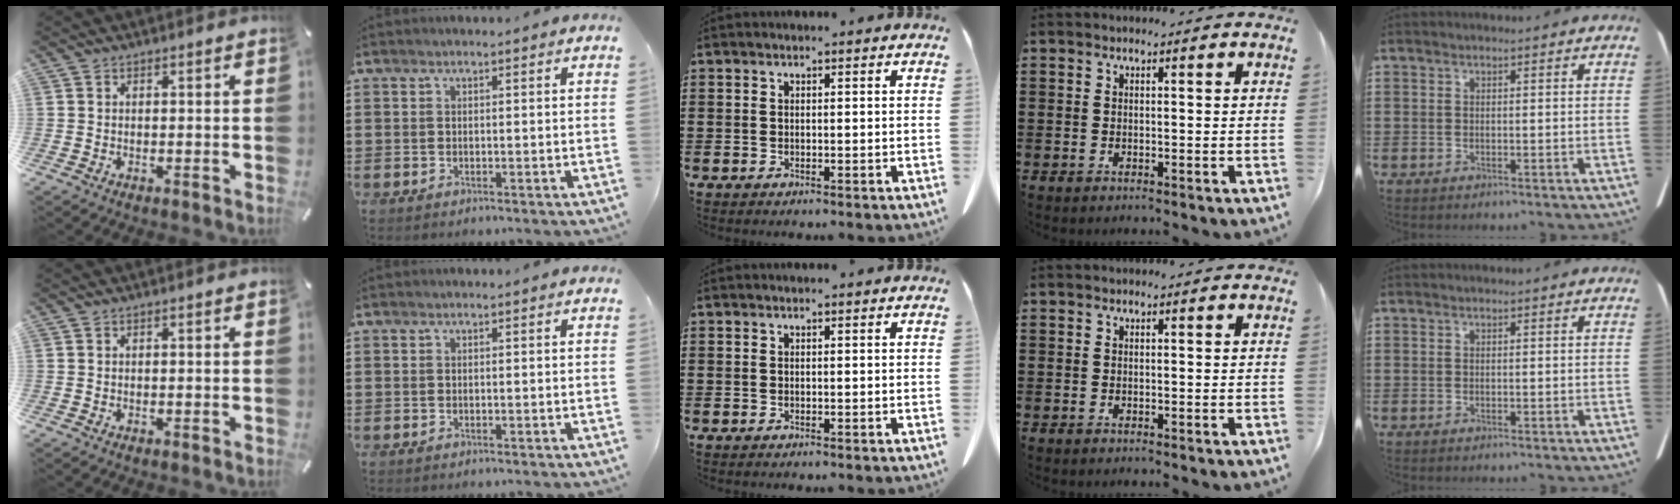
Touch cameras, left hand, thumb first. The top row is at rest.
{}